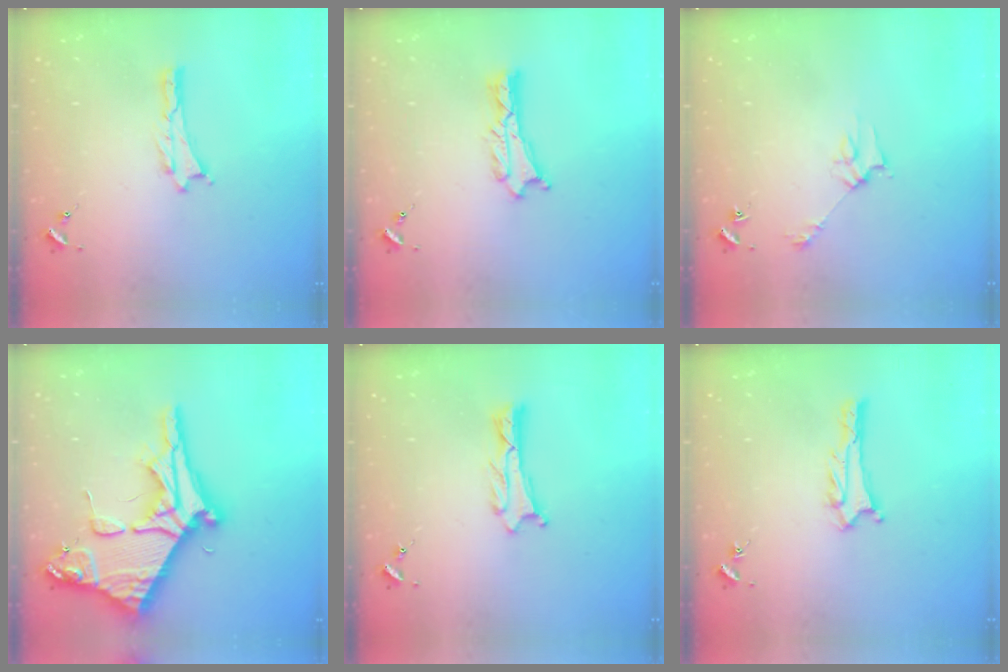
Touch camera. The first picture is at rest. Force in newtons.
{"total": 1.3, "press": 1.3, "slide": 0.1}
{"total": 2.8, "press": 2.8, "slide": 0.2}
{"total": 11.6, "press": 11.6, "slide": 1.3}
{"total": 1.2, "press": 1.2, "slide": 0.0}
{"total": 2.7, "press": 2.7, "slide": 0.2}